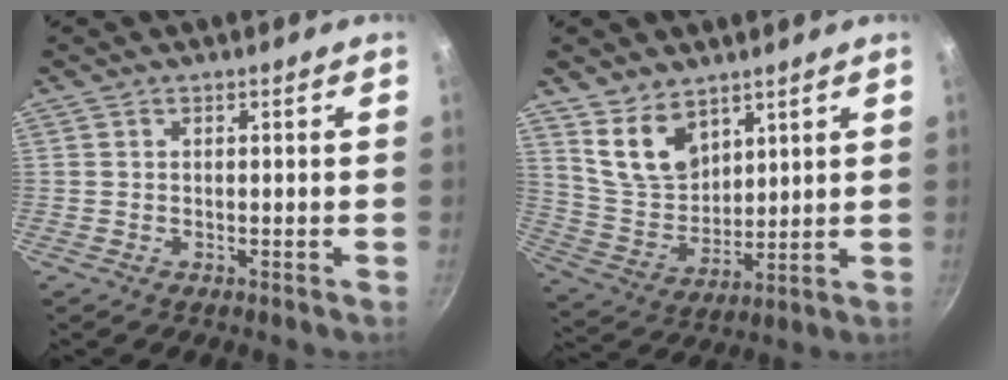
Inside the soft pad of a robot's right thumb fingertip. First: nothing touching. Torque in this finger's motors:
{"motor_torque": [-0.85, 0.93, 0.35, 0.88, 0.10]}